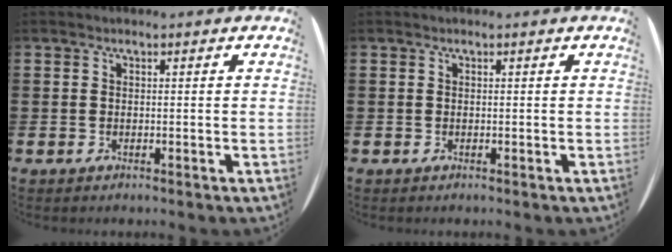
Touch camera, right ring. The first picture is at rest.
{"total": 0.0}